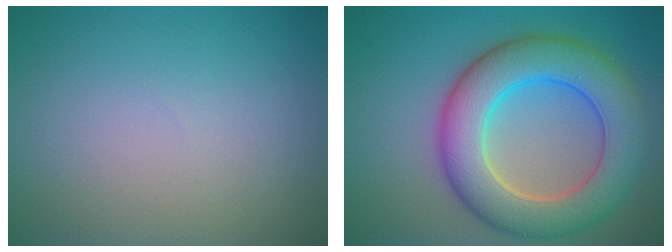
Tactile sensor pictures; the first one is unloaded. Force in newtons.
{"total": 9.4, "press": 9.4, "slide": 0.4}